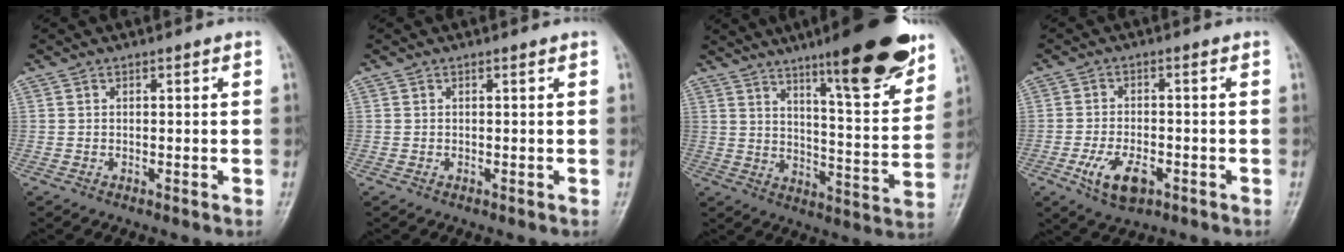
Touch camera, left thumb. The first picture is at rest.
{"total": 0.0}
{"total": 19.7, "force": [12.7, 3.5, 14.6], "torque": [-0.173, -0.068, 0.190]}
{"total": 6.9, "force": [-2.9, 3.5, 5.1], "torque": [-0.097, 0.007, -0.047]}